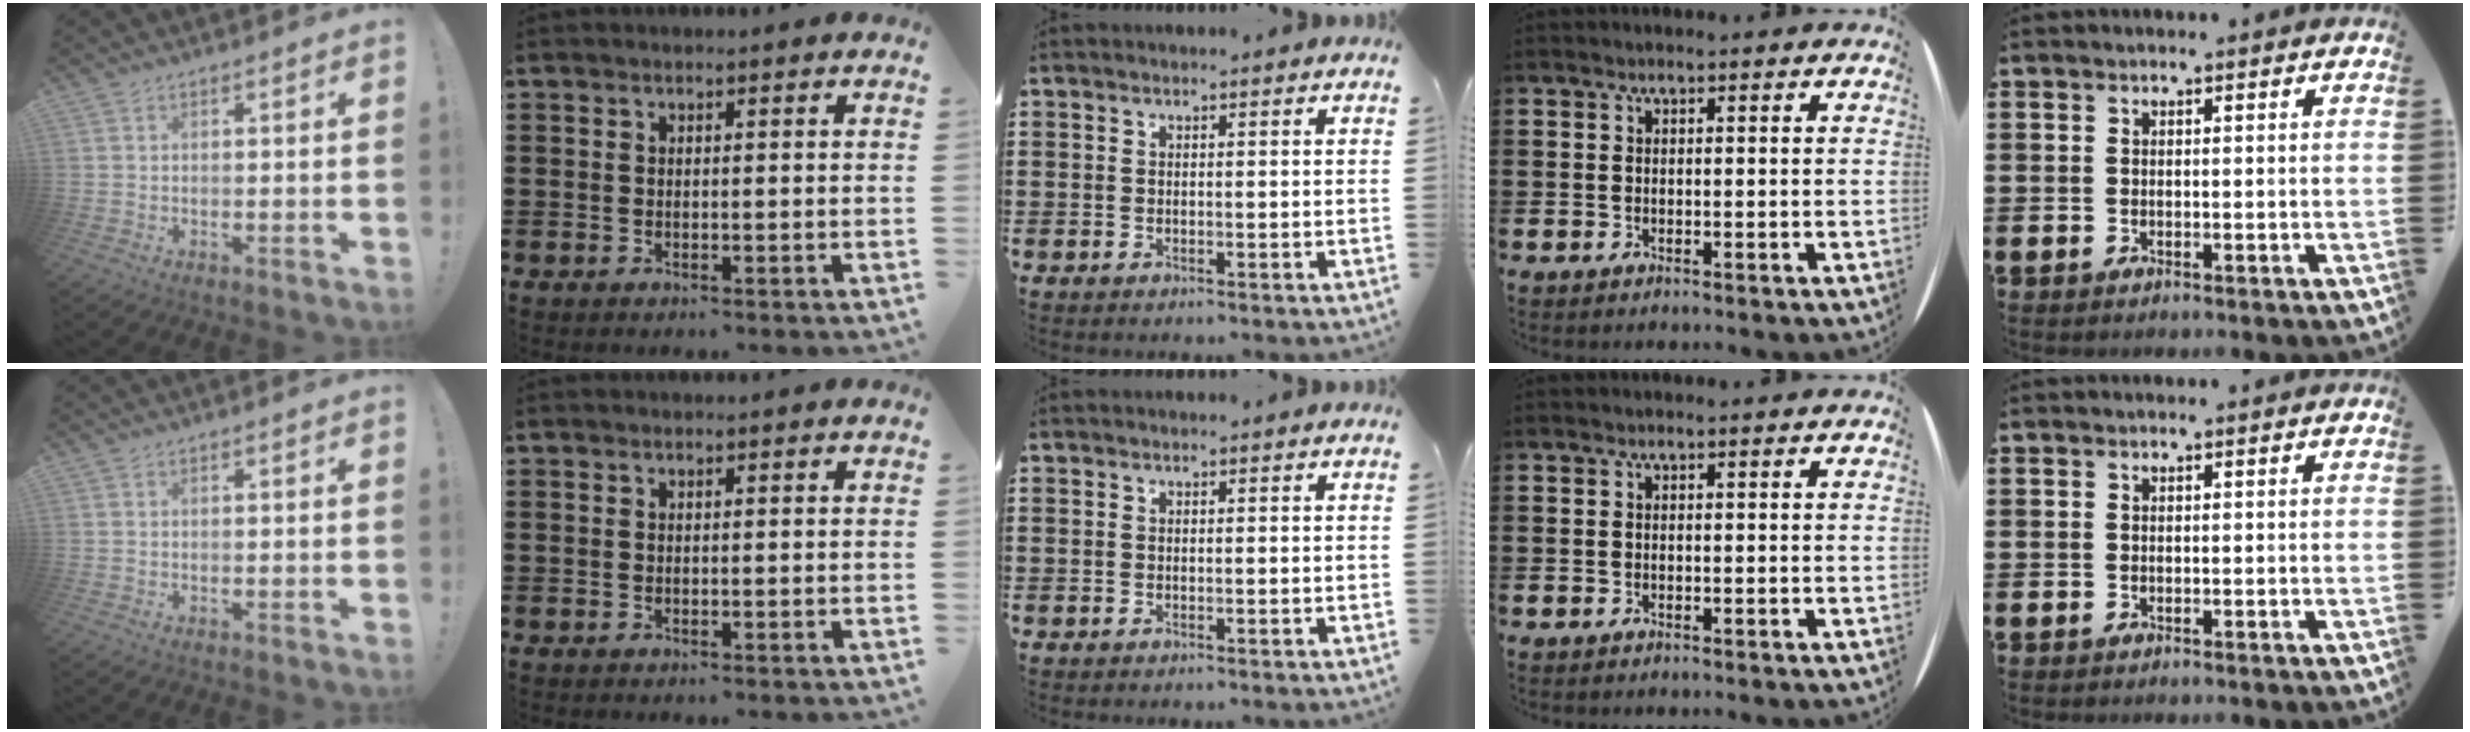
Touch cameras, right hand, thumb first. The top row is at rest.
{}